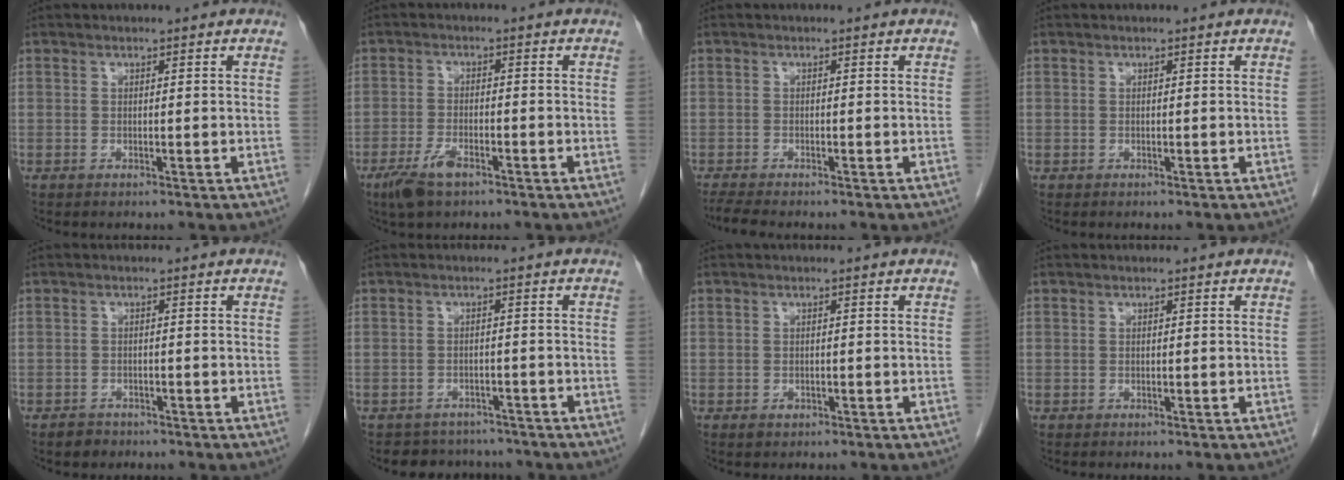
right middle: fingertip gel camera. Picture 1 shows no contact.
{"total": 4.7, "force": [-3.1, 1.4, 3.2], "torque": [-0.074, -0.006, -0.055]}
{"total": 2.7, "force": [-2.4, -0.1, 1.2], "torque": [-0.027, -0.009, -0.043]}
{"total": 0.0}
{"total": 1.7, "force": [-1.3, 1.1, 0.2], "torque": [-0.008, 0.003, -0.021]}
{"total": 5.7, "force": [-5.0, 2.8, 0.0], "torque": [0.010, 0.016, -0.063]}
{"total": 0.8, "force": [-0.4, 0.5, 0.5], "torque": [-0.008, 0.000, -0.003]}
{"total": 0.0}